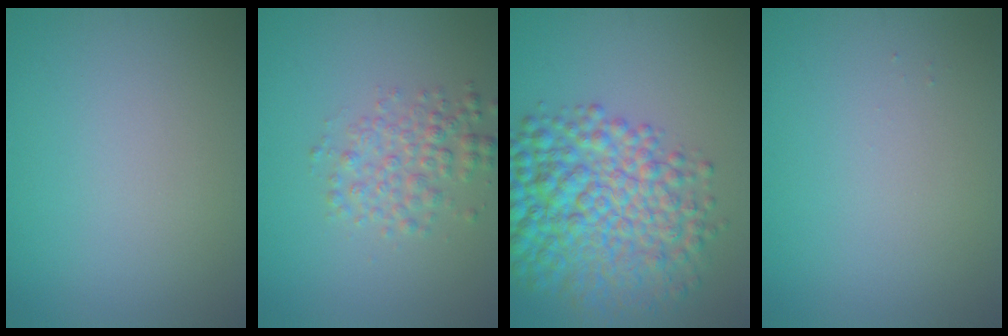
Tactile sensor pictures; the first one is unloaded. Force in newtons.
{"total": 2.9, "press": 2.9, "slide": 0.1}
{"total": 9.4, "press": 9.4, "slide": 0.2}
{"total": 0.0}